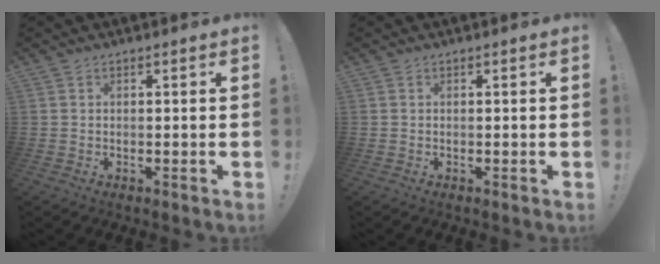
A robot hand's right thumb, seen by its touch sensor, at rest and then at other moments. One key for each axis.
{"total": 0.0}